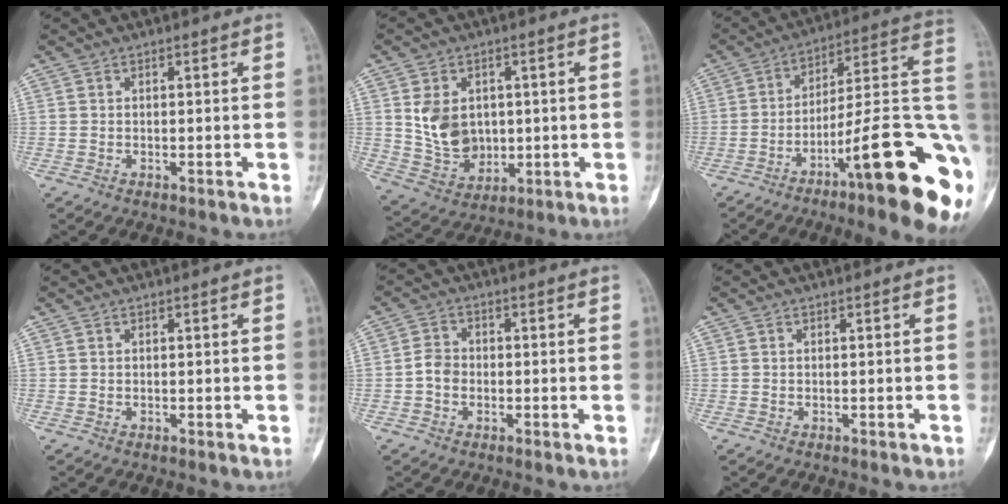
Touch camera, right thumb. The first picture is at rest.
{"total": 10.4, "force": [1.2, 8.3, 6.3], "torque": [-0.070, -0.012, 0.040]}
{"total": 26.3, "force": [-9.1, 4.8, 24.2], "torque": [-0.269, 0.046, -0.132]}
{"total": 0.0}
{"total": 3.9, "force": [-1.0, 3.2, 1.9], "torque": [-0.021, 0.012, -0.025]}
{"total": 0.6, "force": [-0.3, 0.4, 0.1], "torque": [0.002, 0.005, -0.004]}